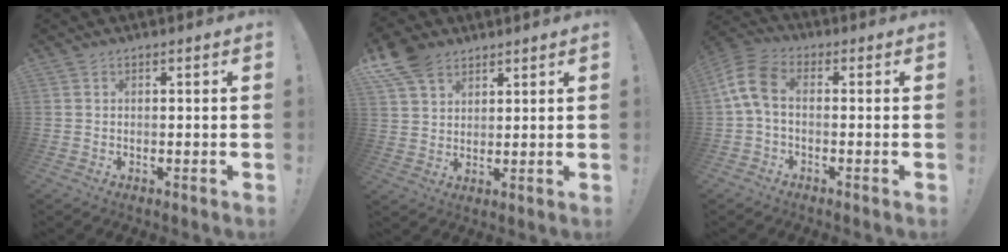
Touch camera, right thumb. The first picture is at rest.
{"total": 8.9, "force": [6.0, 5.6, 3.4], "torque": [-0.065, -0.029, 0.120]}
{"total": 9.0, "force": [0.8, 5.4, 7.1], "torque": [-0.152, 0.006, 0.021]}